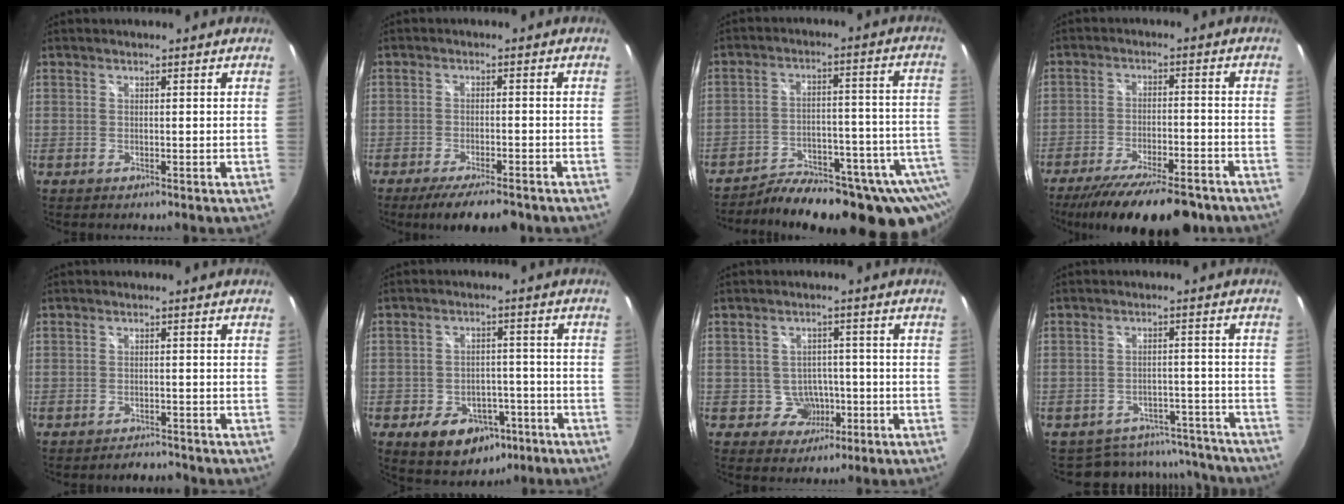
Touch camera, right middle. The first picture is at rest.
{"total": 8.2, "force": [-6.6, 1.6, 4.6], "torque": [-0.096, -0.021, -0.104]}
{"total": 25.1, "force": [-19.6, 8.1, 13.4], "torque": [-0.173, -0.027, -0.250]}
{"total": 19.0, "force": [-15.1, 4.7, 10.5], "torque": [-0.193, -0.041, -0.222]}
{"total": 2.6, "force": [-2.5, 0.7, 0.3], "torque": [-0.009, 0.001, -0.037]}
{"total": 11.6, "force": [-6.1, 8.2, 5.5], "torque": [-0.114, 0.017, -0.067]}
{"total": 5.1, "force": [-1.5, 4.8, 0.9], "torque": [-0.029, 0.014, -0.007]}
{"total": 14.1, "force": [-12.5, 6.0, 2.4], "torque": [-0.055, 0.035, -0.148]}